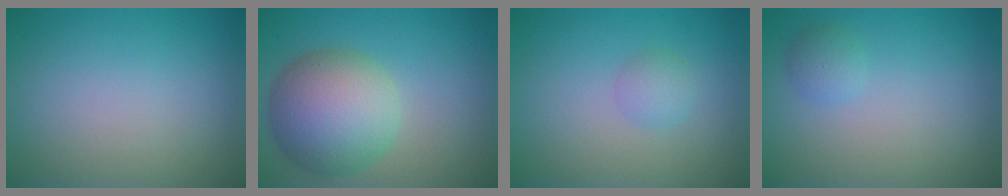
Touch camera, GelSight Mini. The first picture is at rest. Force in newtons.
{"total": 8.5, "press": 8.5, "slide": 0.4}
{"total": 1.5, "press": 1.5, "slide": 0.1}
{"total": 1.3, "press": 1.3, "slide": 0.1}